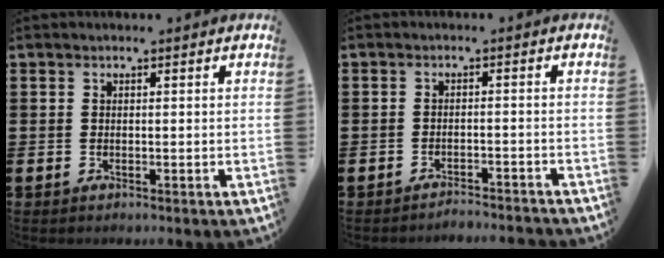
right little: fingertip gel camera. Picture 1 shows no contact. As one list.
[{"total": 1.8, "force": [-1.8, -0.1, 0.0], "torque": [-0.003, 0.005, -0.037]}]